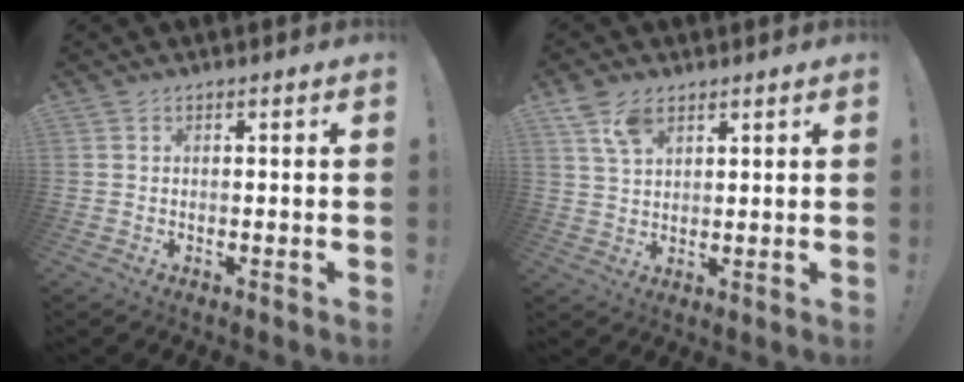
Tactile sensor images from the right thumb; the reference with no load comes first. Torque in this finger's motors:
{"motor_torque": [1.38, 1.43, 0.24, -0.10, 0.08]}